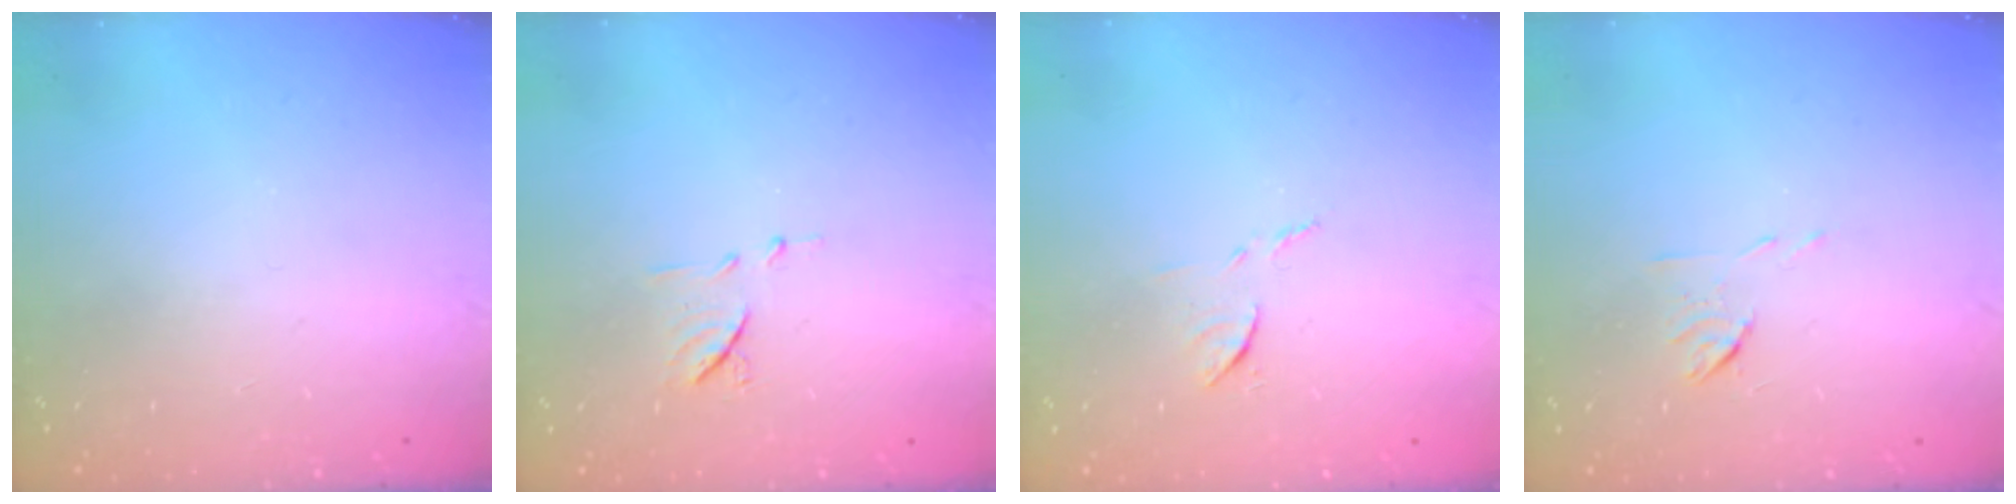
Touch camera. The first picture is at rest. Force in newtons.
{"total": 7.0, "press": 7.0, "slide": 0.6}
{"total": 6.7, "press": 6.7, "slide": 0.3}
{"total": 5.3, "press": 5.2, "slide": 1.0}